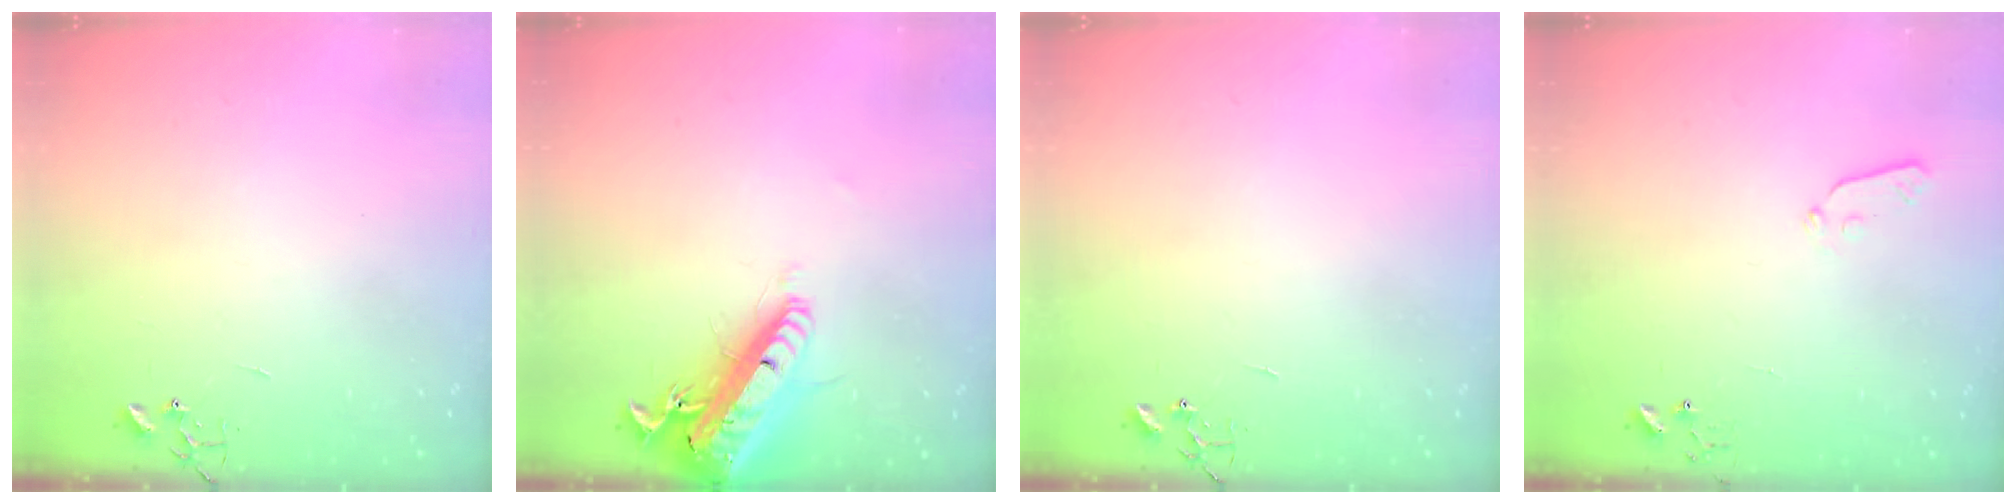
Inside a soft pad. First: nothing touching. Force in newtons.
{"total": 23.1, "press": 22.6, "slide": 5.0}
{"total": 0.0}
{"total": 4.8, "press": 4.7, "slide": 0.7}